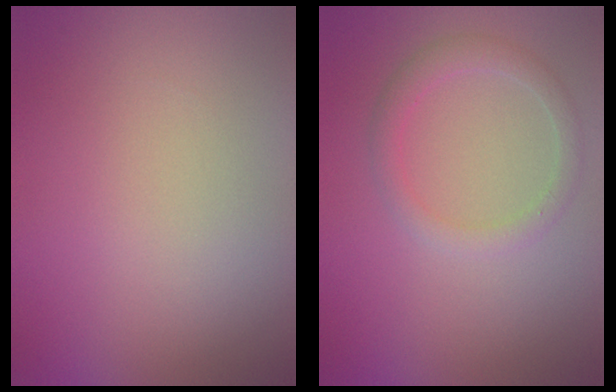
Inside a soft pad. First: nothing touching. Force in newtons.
{"total": 2.2, "press": 2.2, "slide": 0.1}